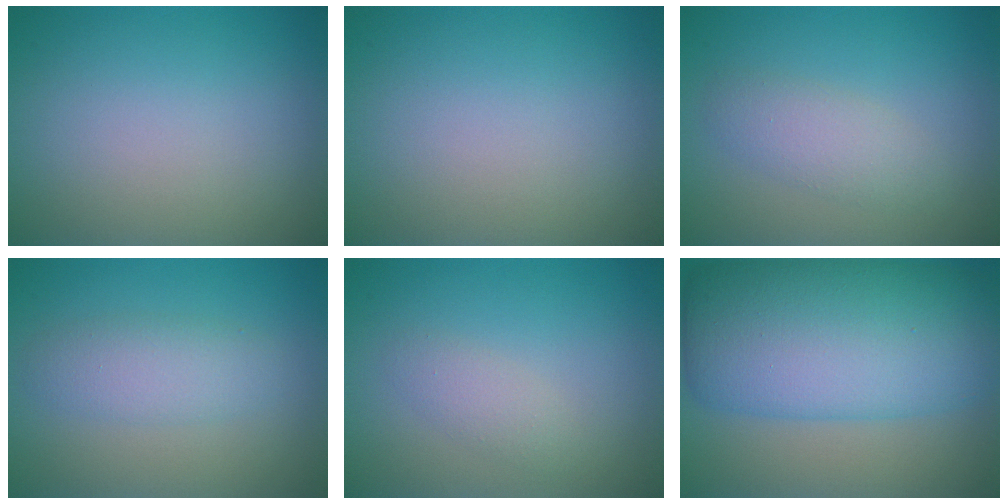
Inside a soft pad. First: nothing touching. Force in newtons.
{"total": 0.0}
{"total": 2.5, "press": 2.5, "slide": 0.1}
{"total": 2.9, "press": 2.9, "slide": 0.1}
{"total": 1.5, "press": 1.5, "slide": 0.0}
{"total": 12.9, "press": 12.9, "slide": 0.1}